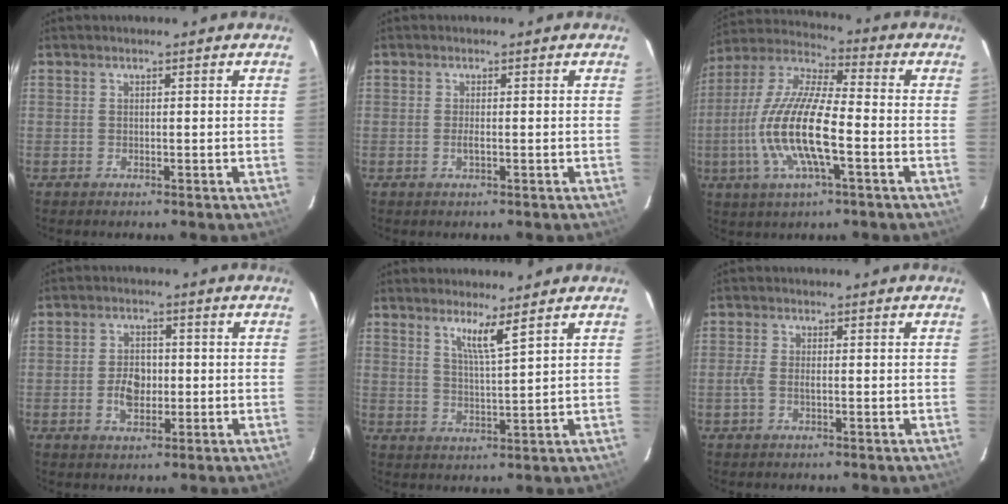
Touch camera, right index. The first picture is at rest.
{"total": 1.3, "force": [-0.4, 0.1, 1.2], "torque": [-0.023, -0.003, -0.007]}
{"total": 16.7, "force": [-4.3, 4.2, 15.6], "torque": [-0.318, -0.008, -0.089]}
{"total": 5.4, "force": [-1.0, 3.5, 3.9], "torque": [-0.075, 0.006, -0.014]}
{"total": 4.6, "force": [3.2, -0.4, 3.3], "torque": [-0.063, -0.008, 0.058]}
{"total": 2.5, "force": [-0.7, 1.0, 2.2], "torque": [-0.050, 0.000, -0.015]}